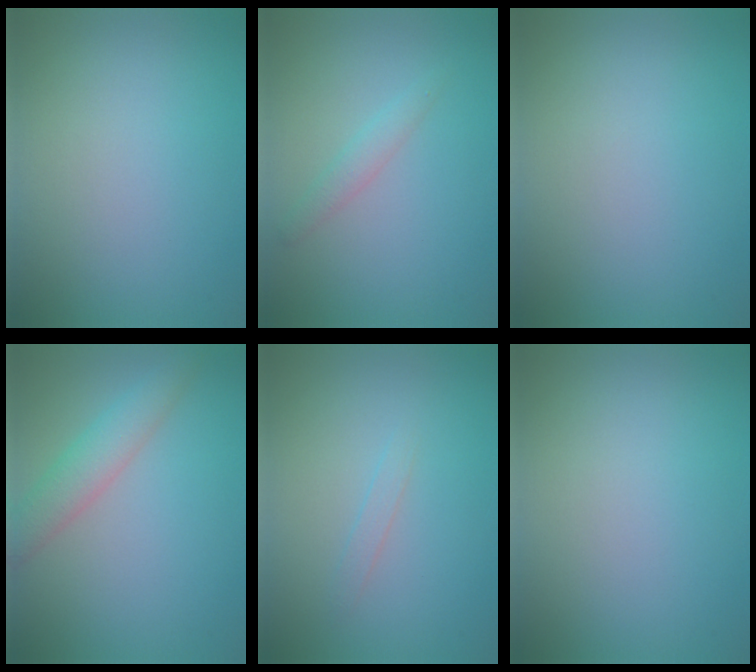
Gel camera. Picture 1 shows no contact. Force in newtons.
{"total": 1.4, "press": 1.4, "slide": 0.0}
{"total": 0.0}
{"total": 3.4, "press": 3.4, "slide": 0.3}
{"total": 0.8, "press": 0.8, "slide": 0.1}
{"total": 0.0}